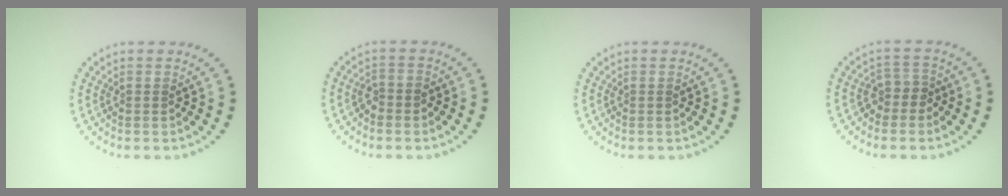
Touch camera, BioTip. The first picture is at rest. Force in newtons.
{"total": 1.0, "press": 0.9, "slide": 0.4}
{"total": 0.0}
{"total": 1.9, "press": 1.5, "slide": 1.2}